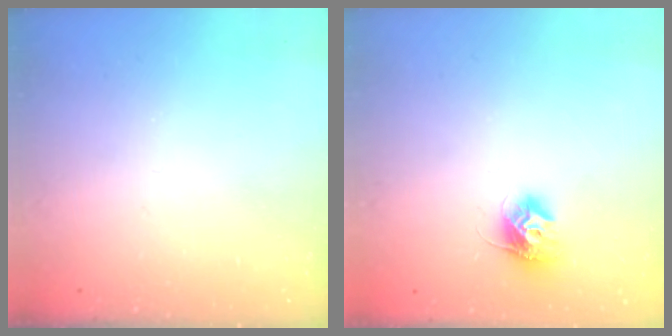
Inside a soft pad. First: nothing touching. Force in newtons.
{"total": 9.5, "press": 9.5, "slide": 0.2}